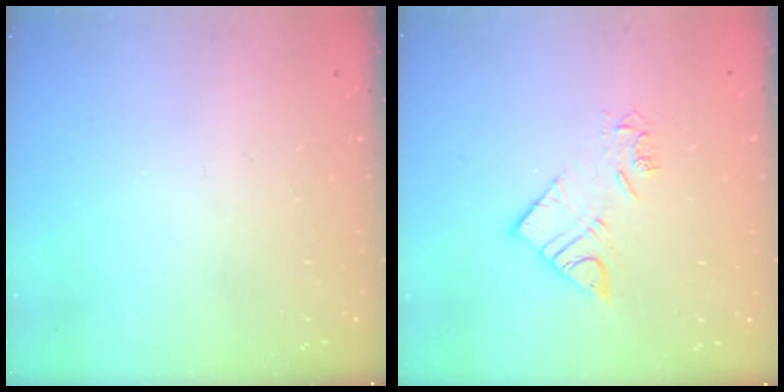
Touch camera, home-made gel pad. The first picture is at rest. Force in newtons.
{"total": 8.7, "press": 8.7, "slide": 0.7}